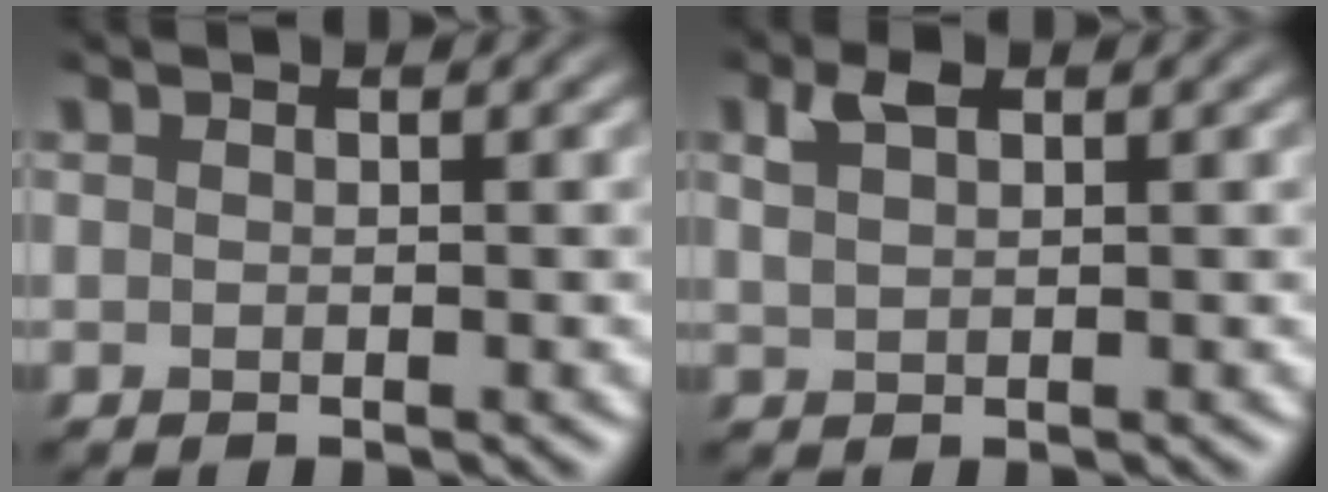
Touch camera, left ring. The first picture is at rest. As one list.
[{"total": 2.1, "force": [1.2, 1.0, 1.4], "torque": [-0.029, 0.004, 0.025]}]